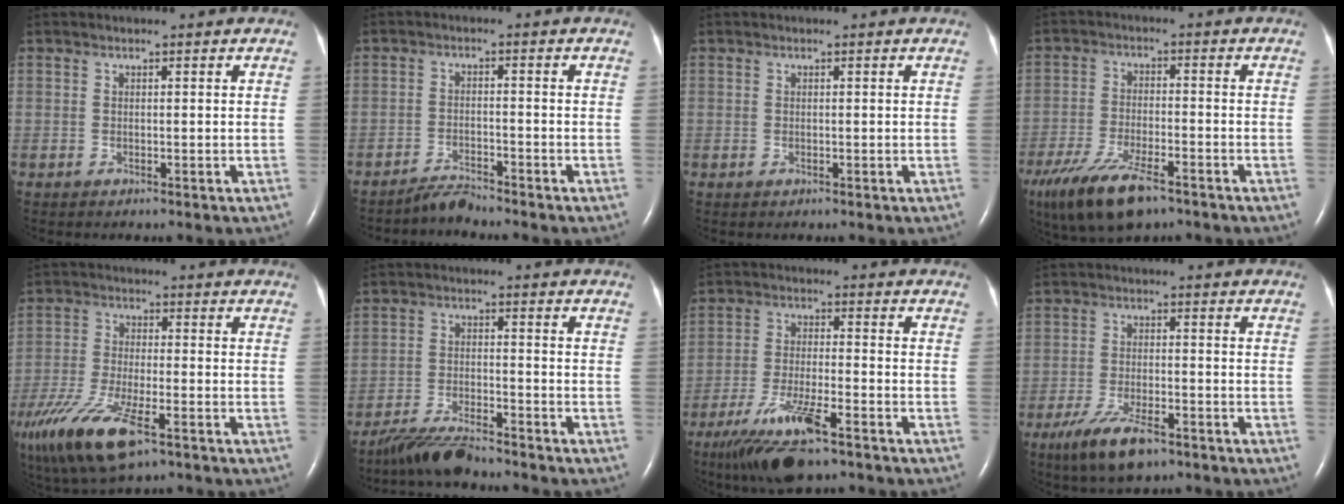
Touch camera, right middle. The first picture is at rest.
{"total": 2.7, "force": [-2.6, -0.4, 0.1], "torque": [-0.006, -0.017, -0.049]}
{"total": 0.0}
{"total": 12.6, "force": [-8.7, 3.8, 8.3], "torque": [-0.172, -0.027, -0.152]}
{"total": 15.5, "force": [-9.1, 4.6, 11.7], "torque": [-0.271, -0.042, -0.166]}
{"total": 7.1, "force": [-6.5, 0.6, 2.9], "torque": [-0.058, -0.022, -0.119]}
{"total": 11.2, "force": [-7.4, 1.7, 8.3], "torque": [-0.164, -0.030, -0.129]}
{"total": 7.9, "force": [-5.3, 2.2, 5.5], "torque": [-0.113, -0.013, -0.090]}